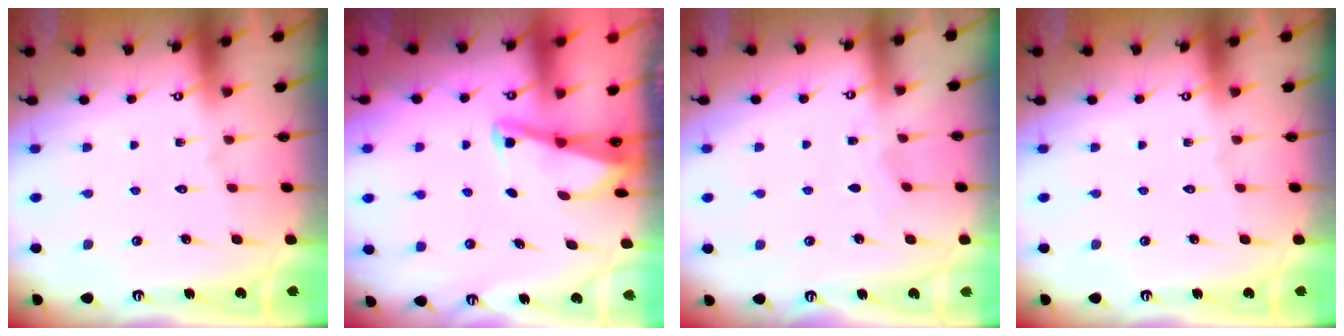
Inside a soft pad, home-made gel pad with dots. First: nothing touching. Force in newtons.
{"total": 2.2, "press": 2.1, "slide": 0.4}
{"total": 2.7, "press": 2.6, "slide": 0.4}
{"total": 0.0}